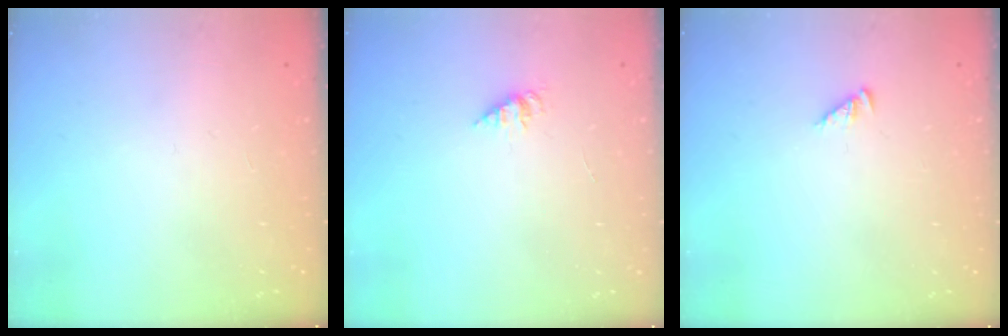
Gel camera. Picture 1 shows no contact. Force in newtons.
{"total": 2.1, "press": 2.1, "slide": 0.3}
{"total": 2.0, "press": 2.0, "slide": 0.2}